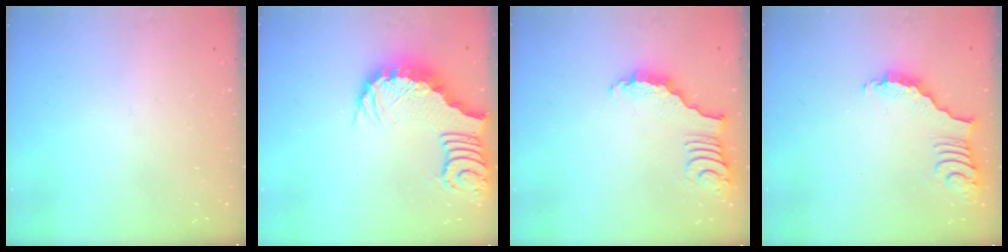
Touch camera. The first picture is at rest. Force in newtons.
{"total": 3.7, "press": 3.6, "slide": 0.7}
{"total": 2.9, "press": 2.8, "slide": 0.4}
{"total": 3.7, "press": 3.7, "slide": 0.7}